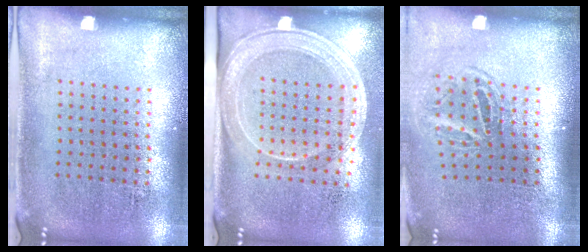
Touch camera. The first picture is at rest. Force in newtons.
{"total": 2.0, "press": 1.7, "slide": 1.1}
{"total": 1.6, "press": 1.1, "slide": 1.2}